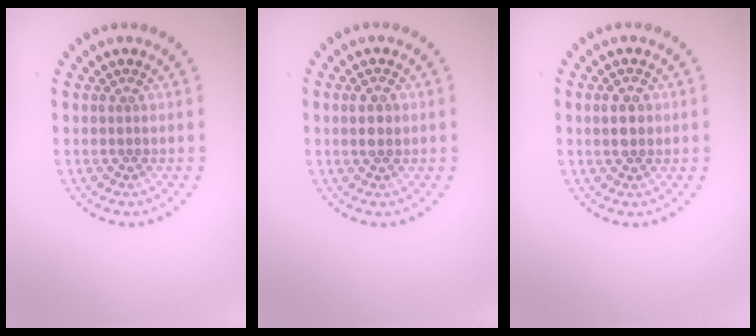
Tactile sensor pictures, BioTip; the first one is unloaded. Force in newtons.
{"total": 1.5, "press": 1.5, "slide": 0.4}
{"total": 2.3, "press": 2.3, "slide": 0.1}